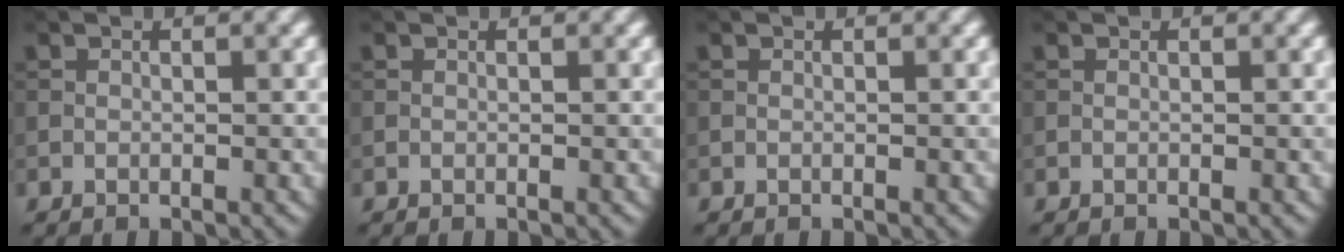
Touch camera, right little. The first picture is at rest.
{"total": 0.0}
{"total": 0.0}
{"total": 0.0}